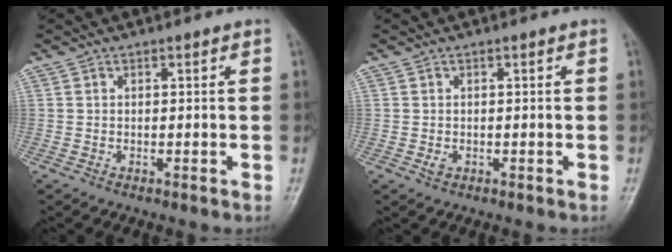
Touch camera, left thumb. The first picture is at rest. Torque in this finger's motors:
{"motor_torque": [0.13, 0.10, 0.41, 0.18, 0.00]}